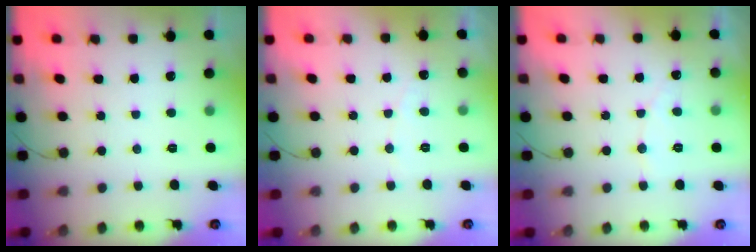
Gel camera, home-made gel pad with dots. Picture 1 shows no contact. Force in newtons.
{"total": 2.3, "press": 2.3, "slide": 0.1}
{"total": 4.0, "press": 3.9, "slide": 0.3}